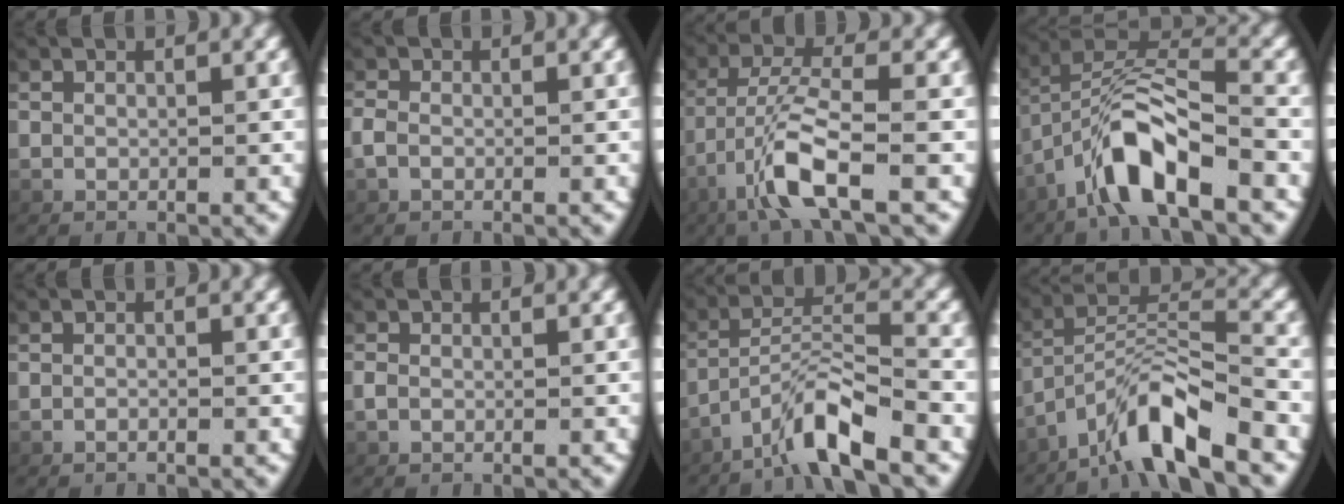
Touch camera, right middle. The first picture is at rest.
{"total": 0.8, "force": [-0.2, 0.4, 0.7], "torque": [-0.026, 0.000, -0.003]}
{"total": 4.8, "force": [-1.1, 0.8, 4.6], "torque": [-0.113, -0.017, -0.005]}
{"total": 4.9, "force": [-1.6, 1.6, 4.3], "torque": [-0.096, -0.003, -0.019]}
{"total": 0.6, "force": [-0.5, 0.0, 0.3], "torque": [-0.008, 0.001, -0.011]}
{"total": 0.5, "force": [-0.2, 0.2, 0.5], "torque": [-0.018, 0.000, -0.001]}
{"total": 4.7, "force": [-2.8, 0.4, 3.8], "torque": [-0.071, 0.002, -0.044]}
{"total": 5.3, "force": [-2.4, 1.3, 4.5], "torque": [-0.088, -0.003, -0.034]}